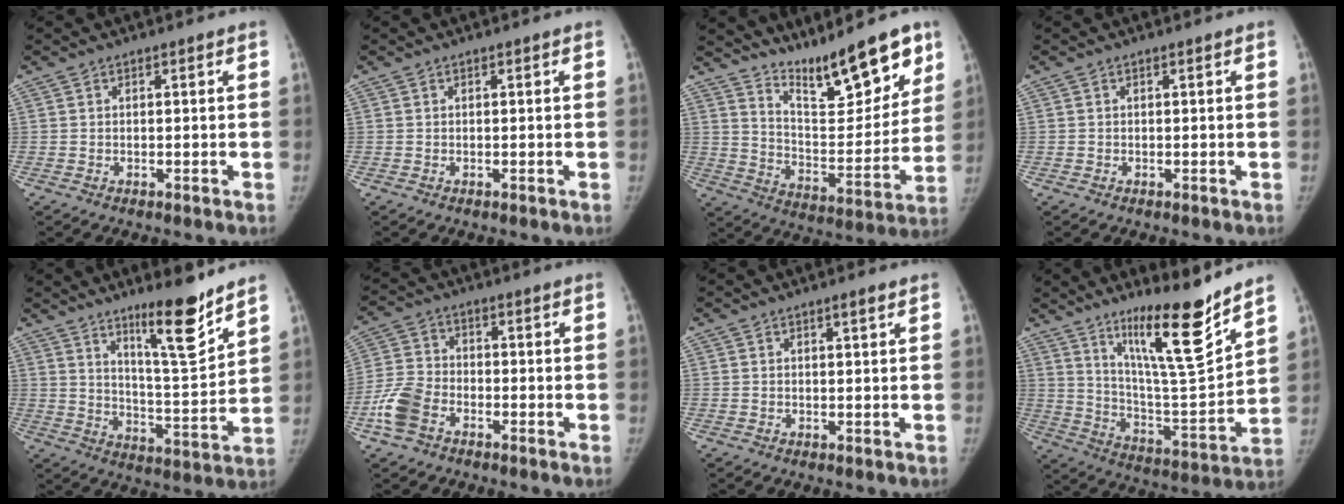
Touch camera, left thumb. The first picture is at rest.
{"total": 0.0}
{"total": 18.7, "force": [13.6, 5.3, 11.6], "torque": [-0.127, -0.092, 0.225]}
{"total": 0.0}
{"total": 13.2, "force": [9.4, 1.9, 9.1], "torque": [-0.123, -0.081, 0.156]}
{"total": 7.8, "force": [-3.9, 5.1, 4.5], "torque": [-0.101, 0.016, -0.081]}
{"total": 1.3, "force": [0.8, 0.1, 1.0], "torque": [-0.015, -0.004, 0.014]}
{"total": 18.4, "force": [12.9, 2.3, 13.0], "torque": [-0.181, -0.098, 0.223]}